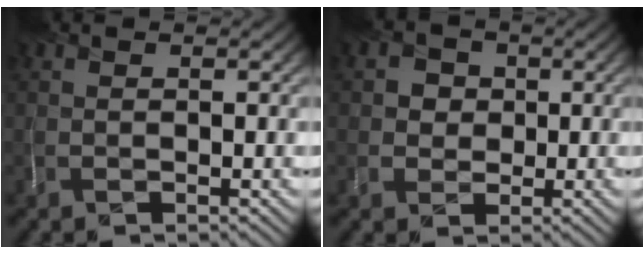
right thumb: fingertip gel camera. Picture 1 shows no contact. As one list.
[{"total": 2.7, "force": [0.4, 2.7, 0.1], "torque": [0.000, -0.005, 0.007]}]